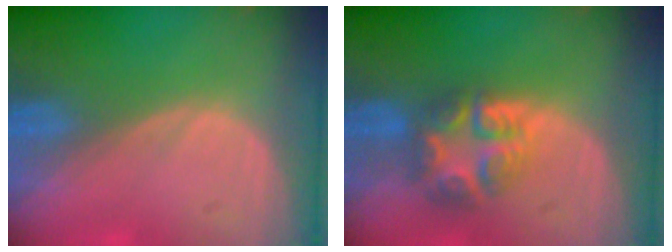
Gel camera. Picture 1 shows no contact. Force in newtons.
{"total": 7.6, "press": 6.6, "slide": 3.8}